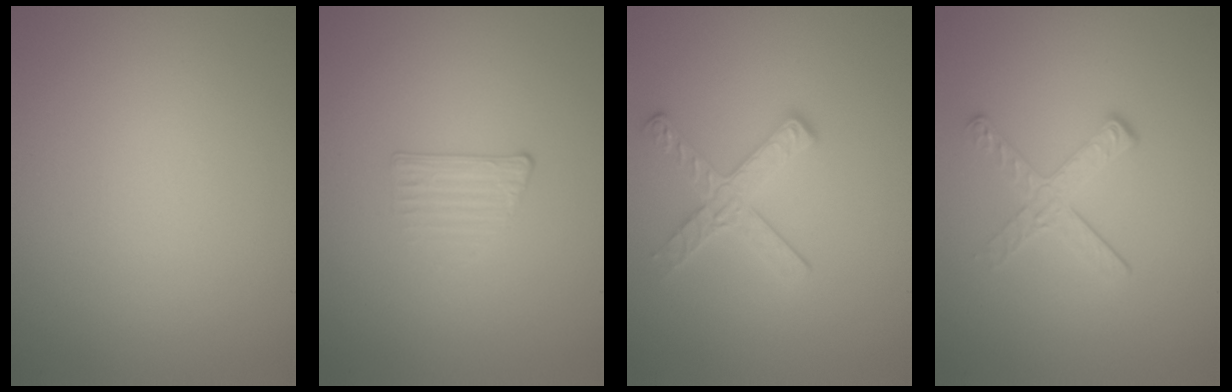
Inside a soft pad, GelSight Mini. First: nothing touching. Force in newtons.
{"total": 1.2, "press": 0.6, "slide": 1.0}
{"total": 2.8, "press": 2.7, "slide": 0.5}
{"total": 2.4, "press": 1.7, "slide": 1.7}